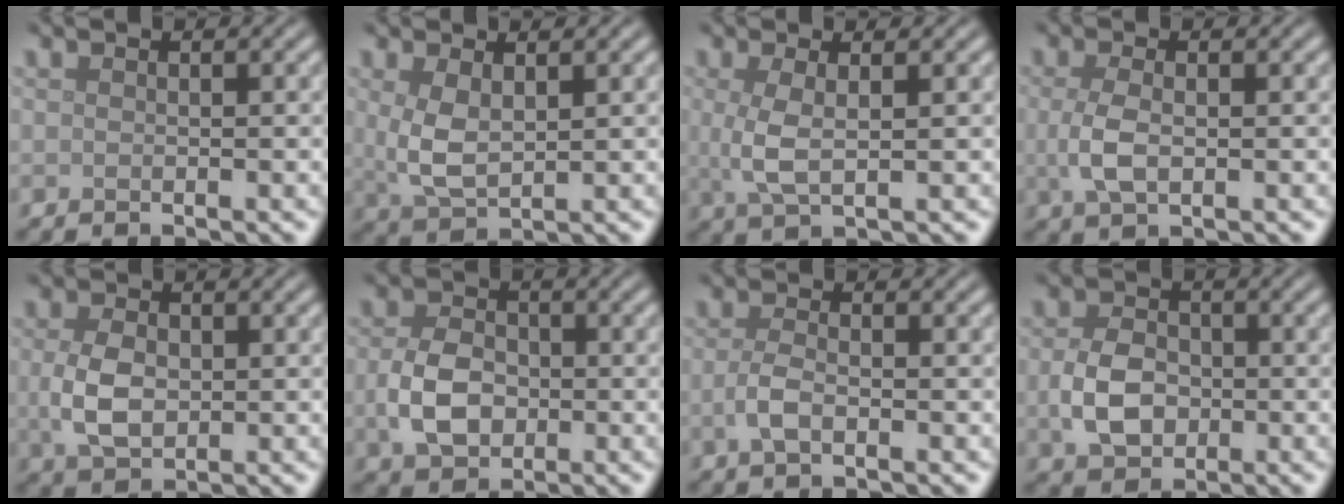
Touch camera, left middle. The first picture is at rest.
{"total": 3.3, "force": [0.7, 1.7, 2.8], "torque": [-0.069, -0.002, 0.020]}
{"total": 2.9, "force": [0.4, 0.9, 2.7], "torque": [-0.064, -0.002, 0.008]}
{"total": 2.9, "force": [-0.1, 1.5, 2.5], "torque": [-0.065, -0.004, -0.002]}
{"total": 3.9, "force": [-0.1, 2.7, 2.9], "torque": [-0.069, -0.002, 0.001]}
{"total": 4.5, "force": [-0.8, 3.3, 3.0], "torque": [-0.065, -0.004, -0.018]}
{"total": 2.1, "force": [-0.6, 0.9, 1.8], "torque": [-0.042, -0.002, -0.017]}
{"total": 4.4, "force": [-0.7, 3.3, 2.9], "torque": [-0.064, -0.004, -0.015]}